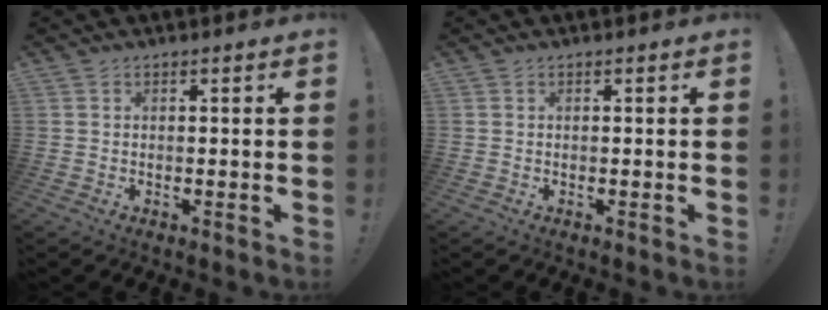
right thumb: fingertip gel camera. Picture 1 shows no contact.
{"total": 0.0}